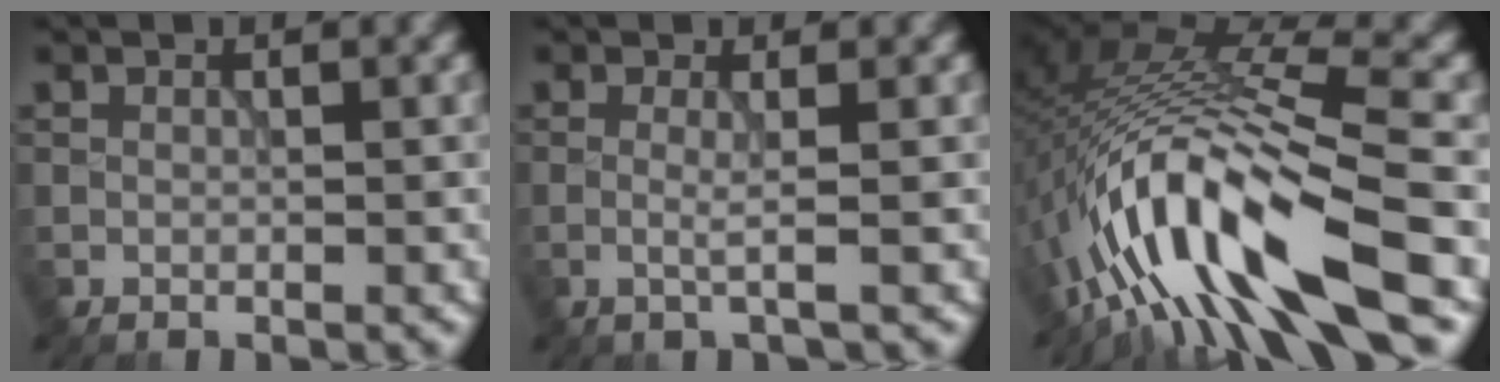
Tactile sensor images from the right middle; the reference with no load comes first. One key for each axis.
{"total": 1.6, "fx": -0.1, "fy": 0.2, "fz": 1.6, "tx": -0.031, "ty": -0.006, "tz": -0.008}
{"total": 12.9, "fx": -5.5, "fy": 3.1, "fz": 11.3, "tx": -0.206, "ty": 0.017, "tz": -0.088}